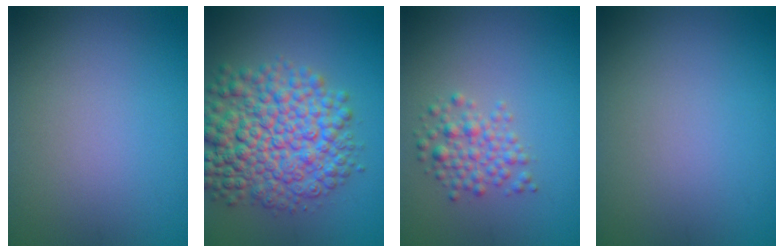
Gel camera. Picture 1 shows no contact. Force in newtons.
{"total": 9.8, "press": 9.8, "slide": 0.2}
{"total": 2.6, "press": 2.6, "slide": 0.2}
{"total": 0.0}